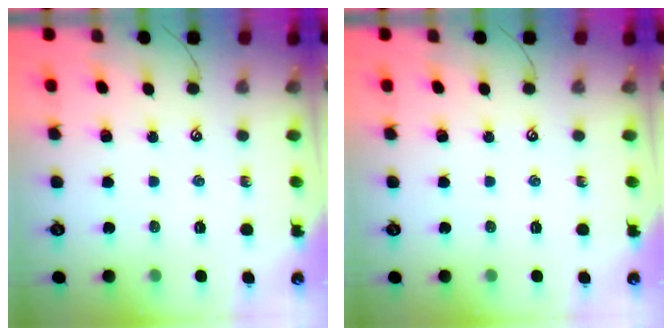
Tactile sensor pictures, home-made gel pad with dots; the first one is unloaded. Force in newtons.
{"total": 0.0}